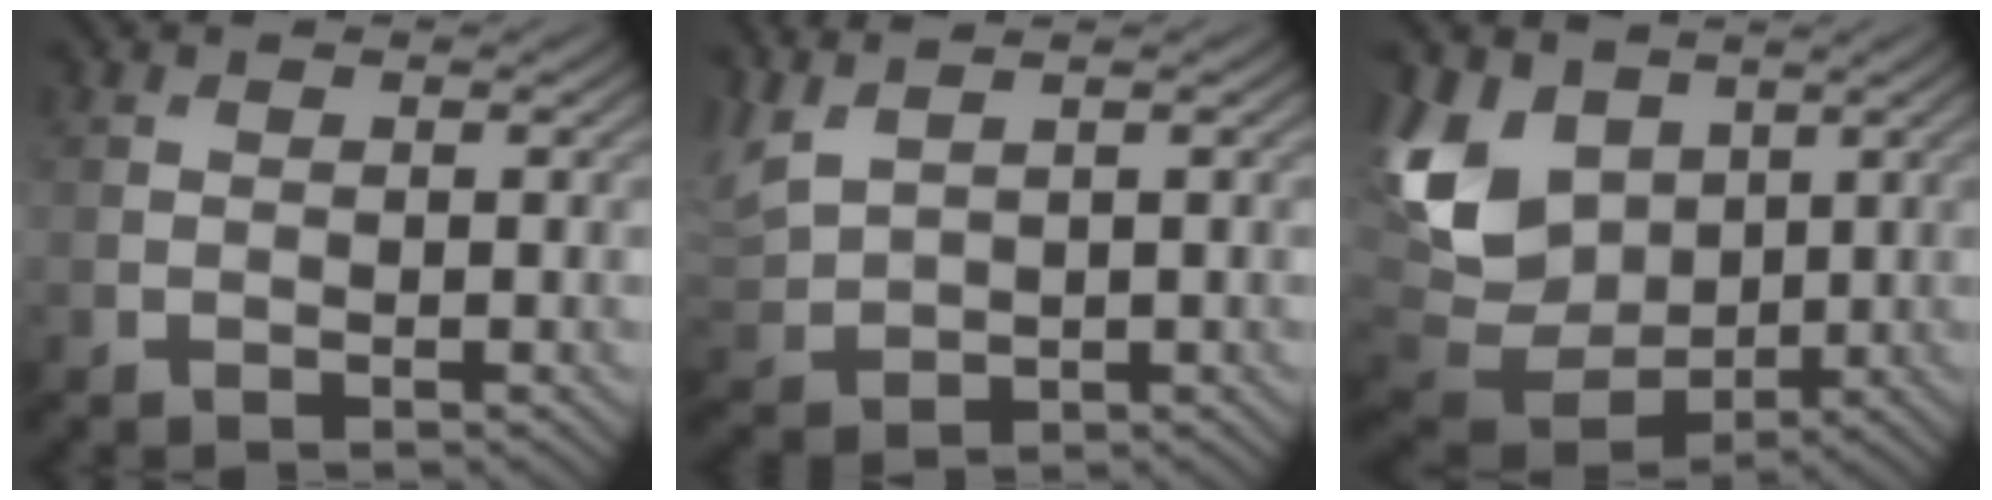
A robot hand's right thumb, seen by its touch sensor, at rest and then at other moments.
{"total": 4.1, "force": [2.8, 1.5, 2.6], "torque": [-0.084, 0.009, 0.061]}
{"total": 13.0, "force": [3.4, 9.7, 7.9], "torque": [-0.234, 0.001, 0.071]}